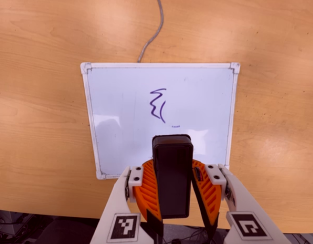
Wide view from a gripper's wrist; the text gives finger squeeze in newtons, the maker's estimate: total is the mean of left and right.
{"total": 10.6, "left": 11.1, "right": 10.0}